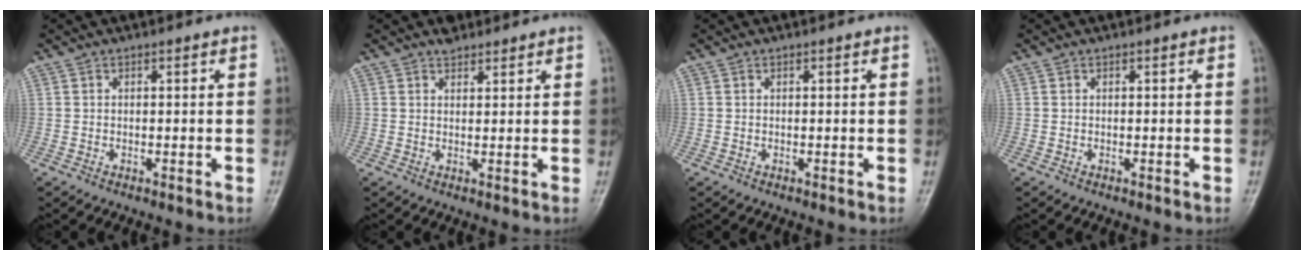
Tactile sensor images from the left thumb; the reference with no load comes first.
{"total": 2.2, "force": [1.8, 1.2, 0.4], "torque": [0.004, -0.012, 0.026]}
{"total": 0.0}
{"total": 0.0}